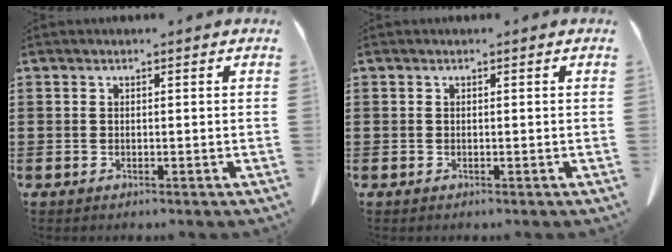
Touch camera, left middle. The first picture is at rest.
{"total": 0.0}